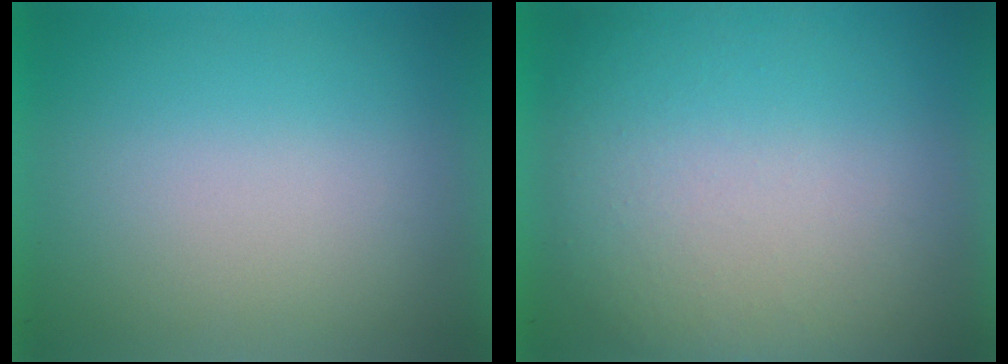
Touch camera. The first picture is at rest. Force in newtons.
{"total": 3.0}